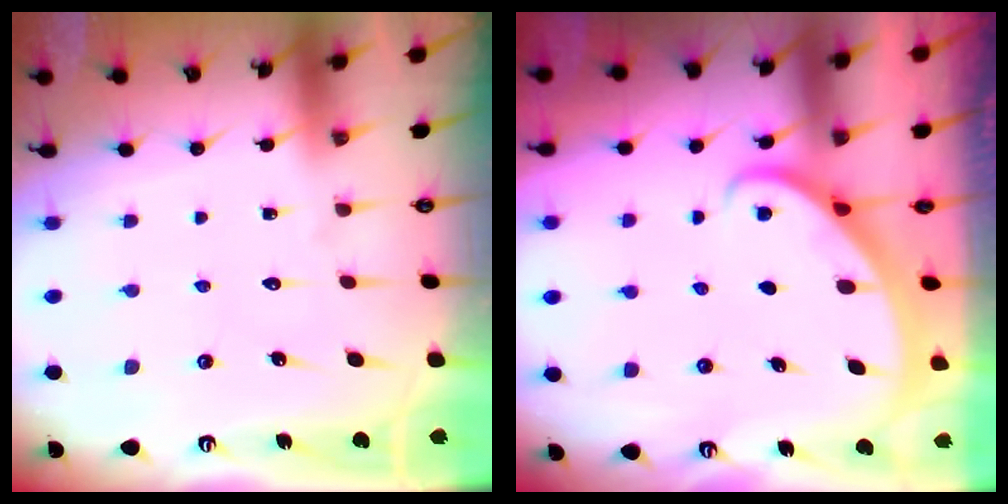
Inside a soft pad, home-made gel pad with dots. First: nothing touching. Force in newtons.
{"total": 1.9, "press": 1.9, "slide": 0.2}